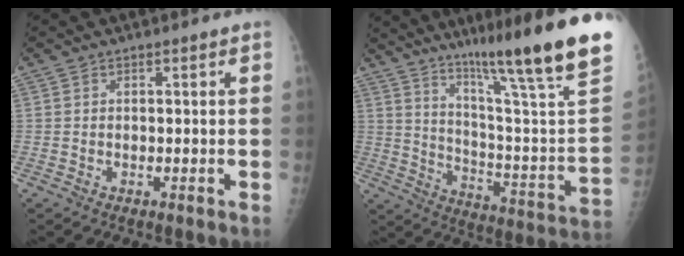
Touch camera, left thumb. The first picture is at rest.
{"total": 28.6, "force": [20.2, 0.6, 20.2], "torque": [-0.293, -0.120, 0.299]}